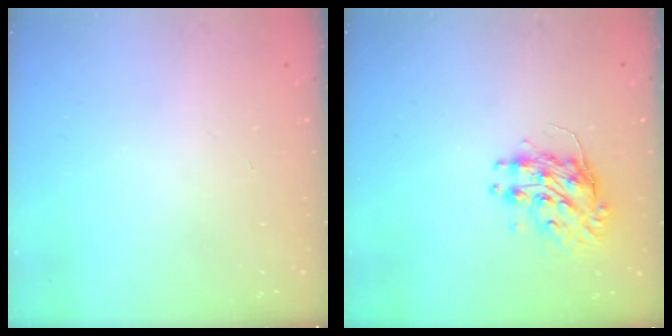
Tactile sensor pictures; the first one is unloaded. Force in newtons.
{"total": 9.0, "press": 9.0, "slide": 0.3}